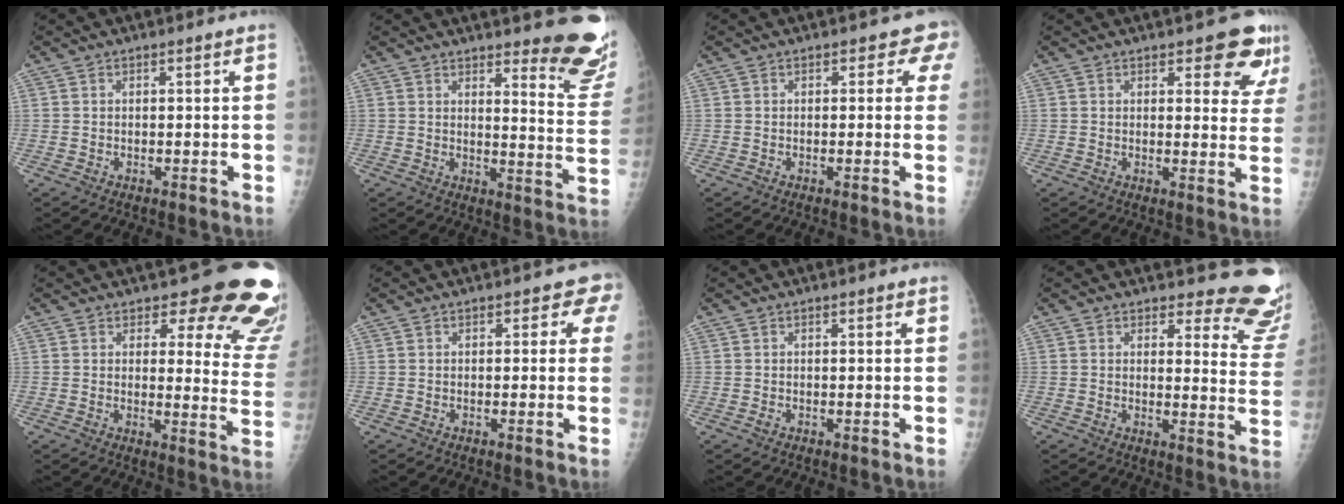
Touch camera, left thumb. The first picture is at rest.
{"total": 13.9, "force": [11.1, 2.9, 7.9], "torque": [-0.060, -0.097, 0.122]}
{"total": 3.7, "force": [1.7, 2.4, 2.2], "torque": [0.017, 0.000, 0.003]}
{"total": 8.0, "force": [5.4, 3.3, 4.9], "torque": [-0.018, -0.030, 0.057]}
{"total": 16.5, "force": [12.8, 6.3, 8.3], "torque": [-0.034, -0.092, 0.121]}
{"total": 3.0, "force": [1.2, 2.0, 1.9], "torque": [0.016, 0.004, 0.000]}
{"total": 0.6, "force": [0.0, 0.4, 0.4], "torque": [-0.004, 0.000, 0.001]}
{"total": 12.7, "force": [12.0, 3.4, 2.1], "torque": [0.025, -0.130, 0.103]}